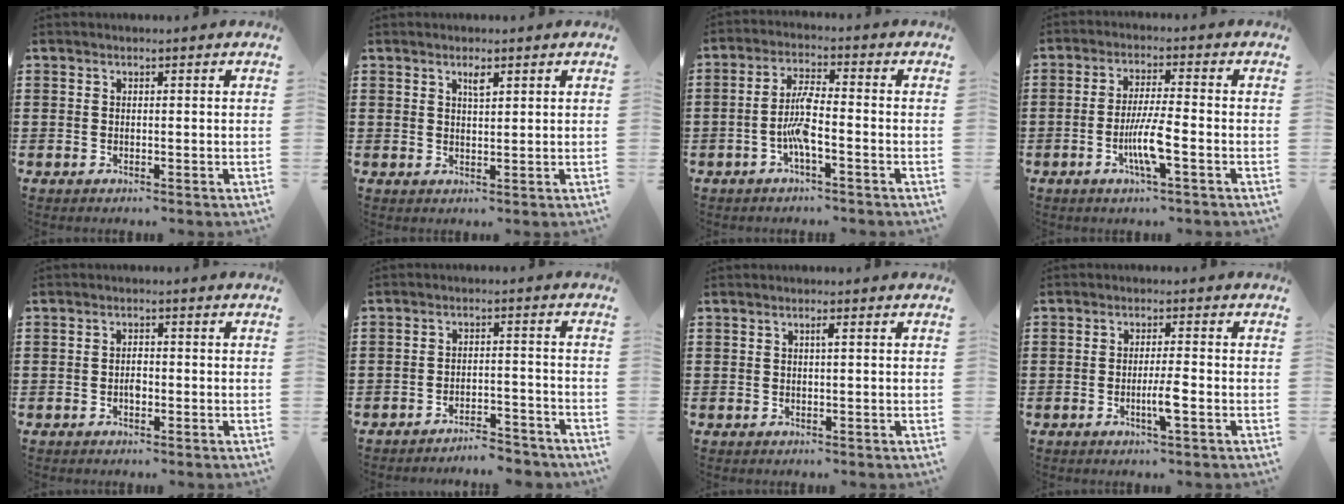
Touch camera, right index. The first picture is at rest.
{"total": 1.8, "force": [1.0, 0.4, 1.4], "torque": [-0.022, -0.001, 0.015]}
{"total": 5.8, "force": [-2.0, 1.2, 5.3], "torque": [-0.122, -0.005, -0.044]}
{"total": 6.5, "force": [-2.3, 0.6, 6.1], "torque": [-0.120, -0.014, -0.045]}
{"total": 1.6, "force": [-0.5, 0.7, 1.3], "torque": [-0.027, 0.000, -0.010]}
{"total": 4.2, "force": [-4.1, 0.2, 0.7], "torque": [-0.017, 0.002, -0.086]}
{"total": 0.9, "force": [0.1, 0.0, 0.9], "torque": [-0.015, -0.002, 0.002]}
{"total": 3.9, "force": [-1.3, 0.1, 3.7], "torque": [-0.071, -0.006, -0.026]}